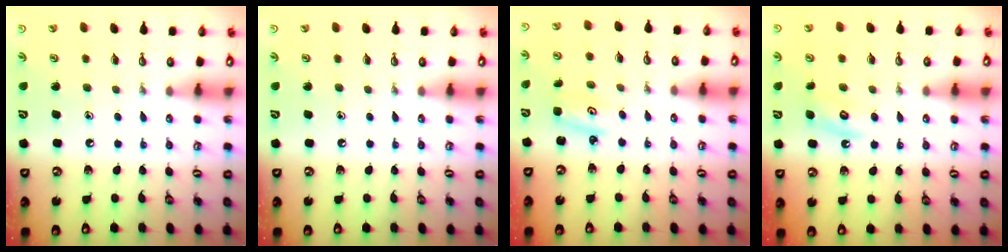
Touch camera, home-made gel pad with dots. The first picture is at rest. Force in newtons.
{"total": 0.0}
{"total": 2.9, "press": 2.9, "slide": 0.3}
{"total": 4.6, "press": 4.6, "slide": 0.5}